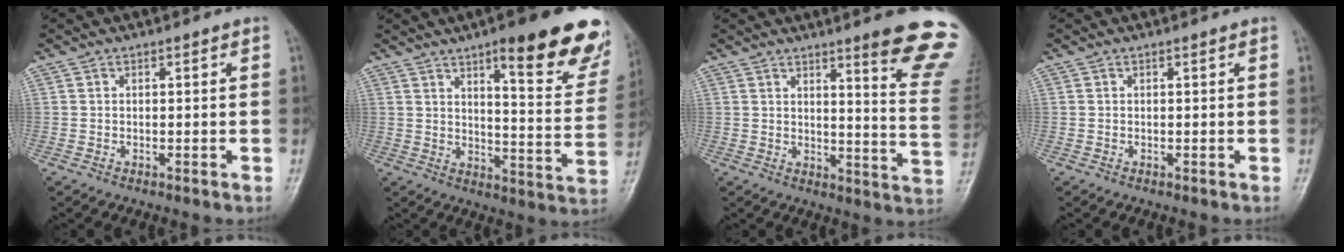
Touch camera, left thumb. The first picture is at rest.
{"total": 20.9, "force": [12.6, 4.8, 16.0], "torque": [-0.172, -0.060, 0.160]}
{"total": 15.7, "force": [10.9, 1.0, 11.2], "torque": [-0.109, -0.083, 0.127]}
{"total": 0.0}